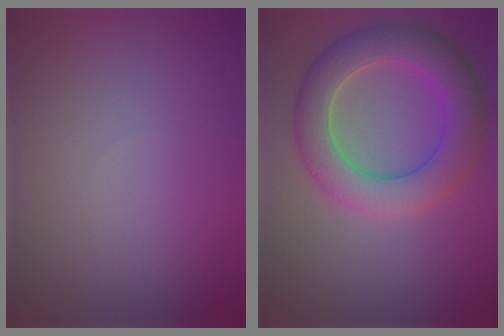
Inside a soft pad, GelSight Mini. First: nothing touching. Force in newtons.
{"total": 6.8, "press": 6.8, "slide": 0.2}